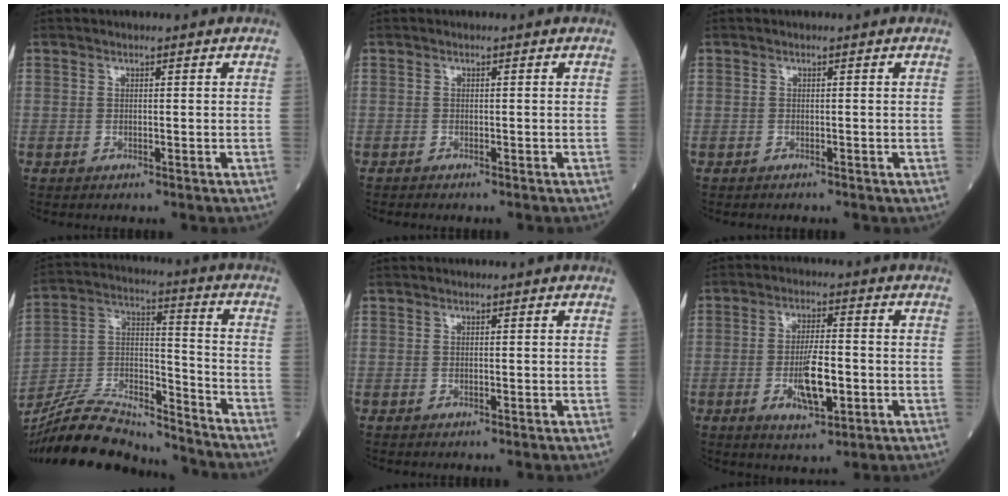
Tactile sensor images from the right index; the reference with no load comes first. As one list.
[{"total": 0.6, "force": [-0.6, 0.1, 0.1], "torque": [-0.006, 0.000, -0.012]}, {"total": 0.6, "force": [-0.5, 0.3, 0.1], "torque": [-0.008, 0.000, -0.009]}, {"total": 19.9, "force": [-18.8, 2.9, 5.9], "torque": [-0.128, 0.019, -0.325]}, {"total": 0.0}, {"total": 7.4, "force": [-1.9, 1.8, 7.0], "torque": [-0.131, -0.006, -0.030]}]